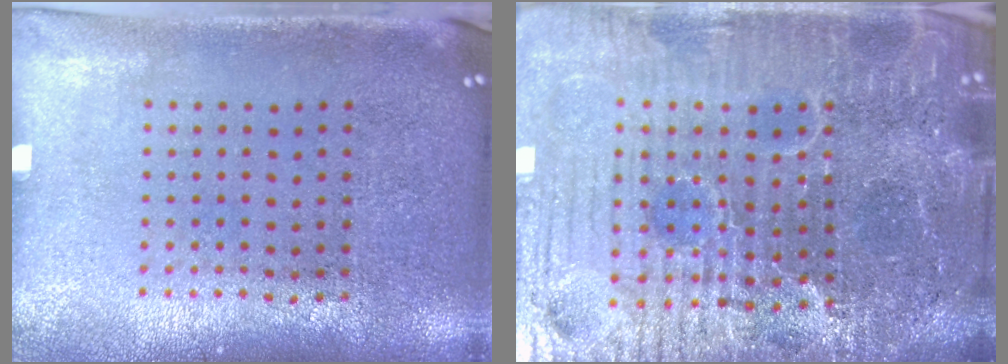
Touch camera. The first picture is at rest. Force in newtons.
{"total": 7.3, "press": 6.5, "slide": 3.2}